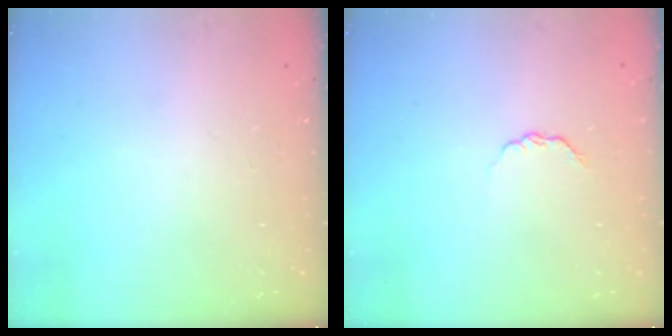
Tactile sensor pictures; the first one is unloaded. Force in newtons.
{"total": 3.2, "press": 3.2, "slide": 0.4}